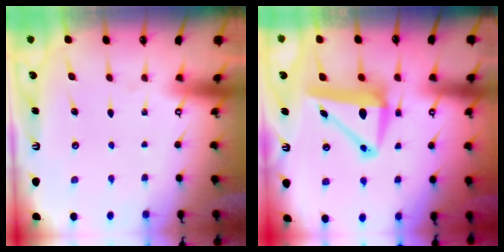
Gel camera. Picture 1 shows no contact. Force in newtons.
{"total": 9.1, "press": 9.0, "slide": 1.7}